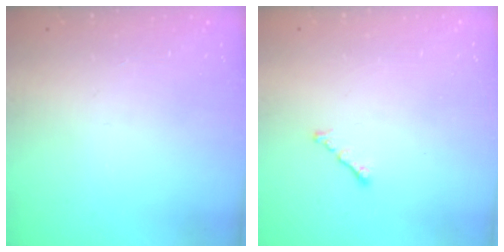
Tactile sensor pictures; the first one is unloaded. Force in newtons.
{"total": 1.2, "press": 1.1, "slide": 0.5}